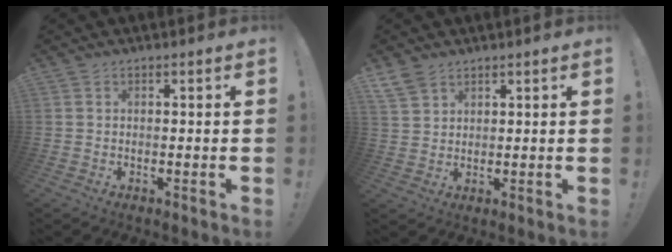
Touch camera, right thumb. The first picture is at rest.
{"total": 4.8, "force": [3.8, 2.5, 1.7], "torque": [-0.035, -0.018, 0.076]}